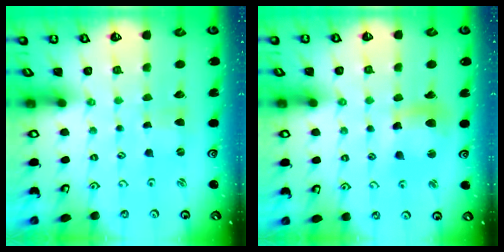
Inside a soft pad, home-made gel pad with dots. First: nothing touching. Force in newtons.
{"total": 11.9, "press": 11.8, "slide": 1.6}